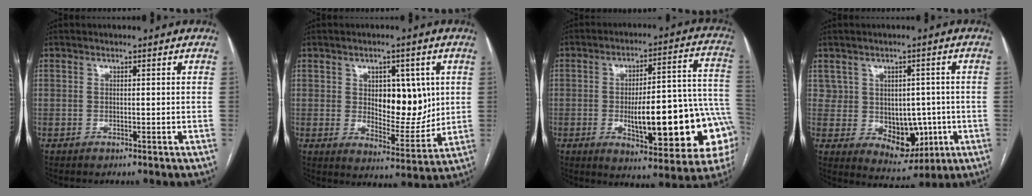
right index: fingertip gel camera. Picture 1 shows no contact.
{"total": 9.5, "force": [2.1, 4.9, 7.9], "torque": [-0.105, 0.004, 0.043]}
{"total": 22.1, "force": [-5.0, 5.4, 20.8], "torque": [-0.213, 0.028, -0.050]}
{"total": 7.9, "force": [-0.5, 6.3, 4.7], "torque": [-0.052, 0.013, 0.016]}